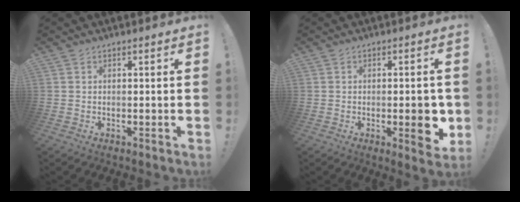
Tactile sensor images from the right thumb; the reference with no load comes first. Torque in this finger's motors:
{"motor_torque": [2.54, 2.47, 1.35, -1.42, 0.79]}